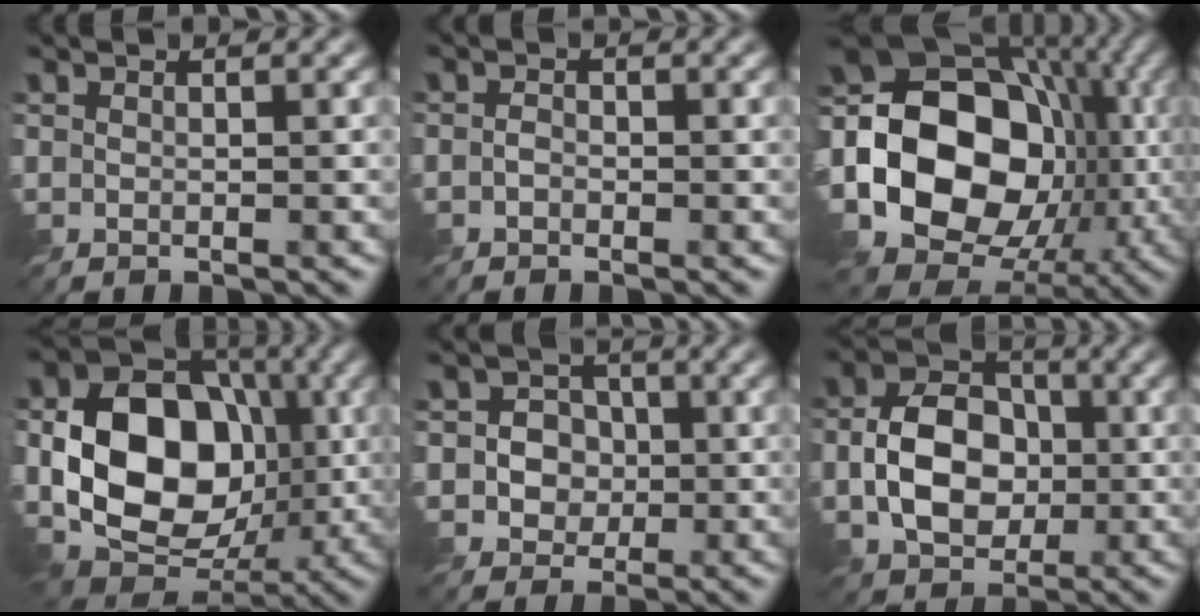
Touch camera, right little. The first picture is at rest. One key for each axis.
{"total": 1.0, "fx": -0.6, "fy": 0.7, "fz": 0.4, "tx": -0.006, "ty": -0.001, "tz": -0.018}
{"total": 19.1, "fx": -2.4, "fy": 15.2, "fz": 11.4, "tx": -0.204, "ty": -0.004, "tz": -0.040}
{"total": 12.8, "fx": -0.4, "fy": 9.6, "fz": 8.5, "tx": -0.138, "ty": -0.001, "tz": -0.019}
{"total": 4.3, "fx": -0.2, "fy": 4.0, "fz": 1.5, "tx": -0.015, "ty": 0.012, "tz": -0.018}
{"total": 6.7, "fx": -1.0, "fy": 4.9, "fz": 4.4, "tx": -0.080, "ty": 0.004, "tz": -0.024}